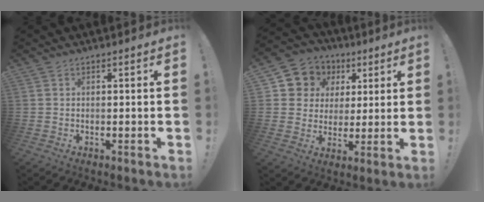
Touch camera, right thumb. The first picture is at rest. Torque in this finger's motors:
{"motor_torque": [-0.42, 0.24, -0.45, 0.23, 0.08]}